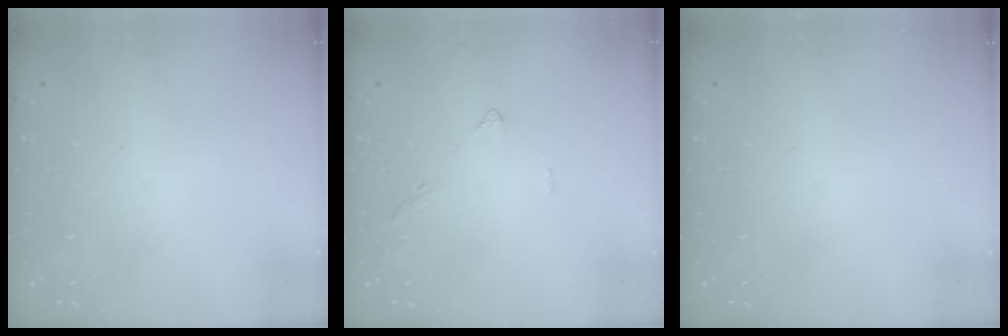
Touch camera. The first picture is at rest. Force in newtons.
{"total": 1.4, "press": 1.4, "slide": 0.4}
{"total": 0.0}